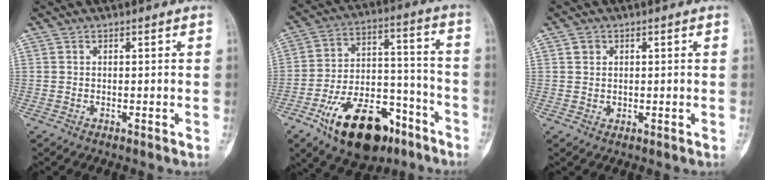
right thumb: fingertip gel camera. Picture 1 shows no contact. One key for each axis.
{"total": 21.2, "fx": -12.4, "fy": 11.0, "fz": 13.3, "tx": -0.203, "ty": 0.082, "tz": -0.200}
{"total": 2.0, "fx": 0.7, "fy": 1.8, "fz": 0.6, "tx": -0.002, "ty": -0.003, "tz": 0.013}